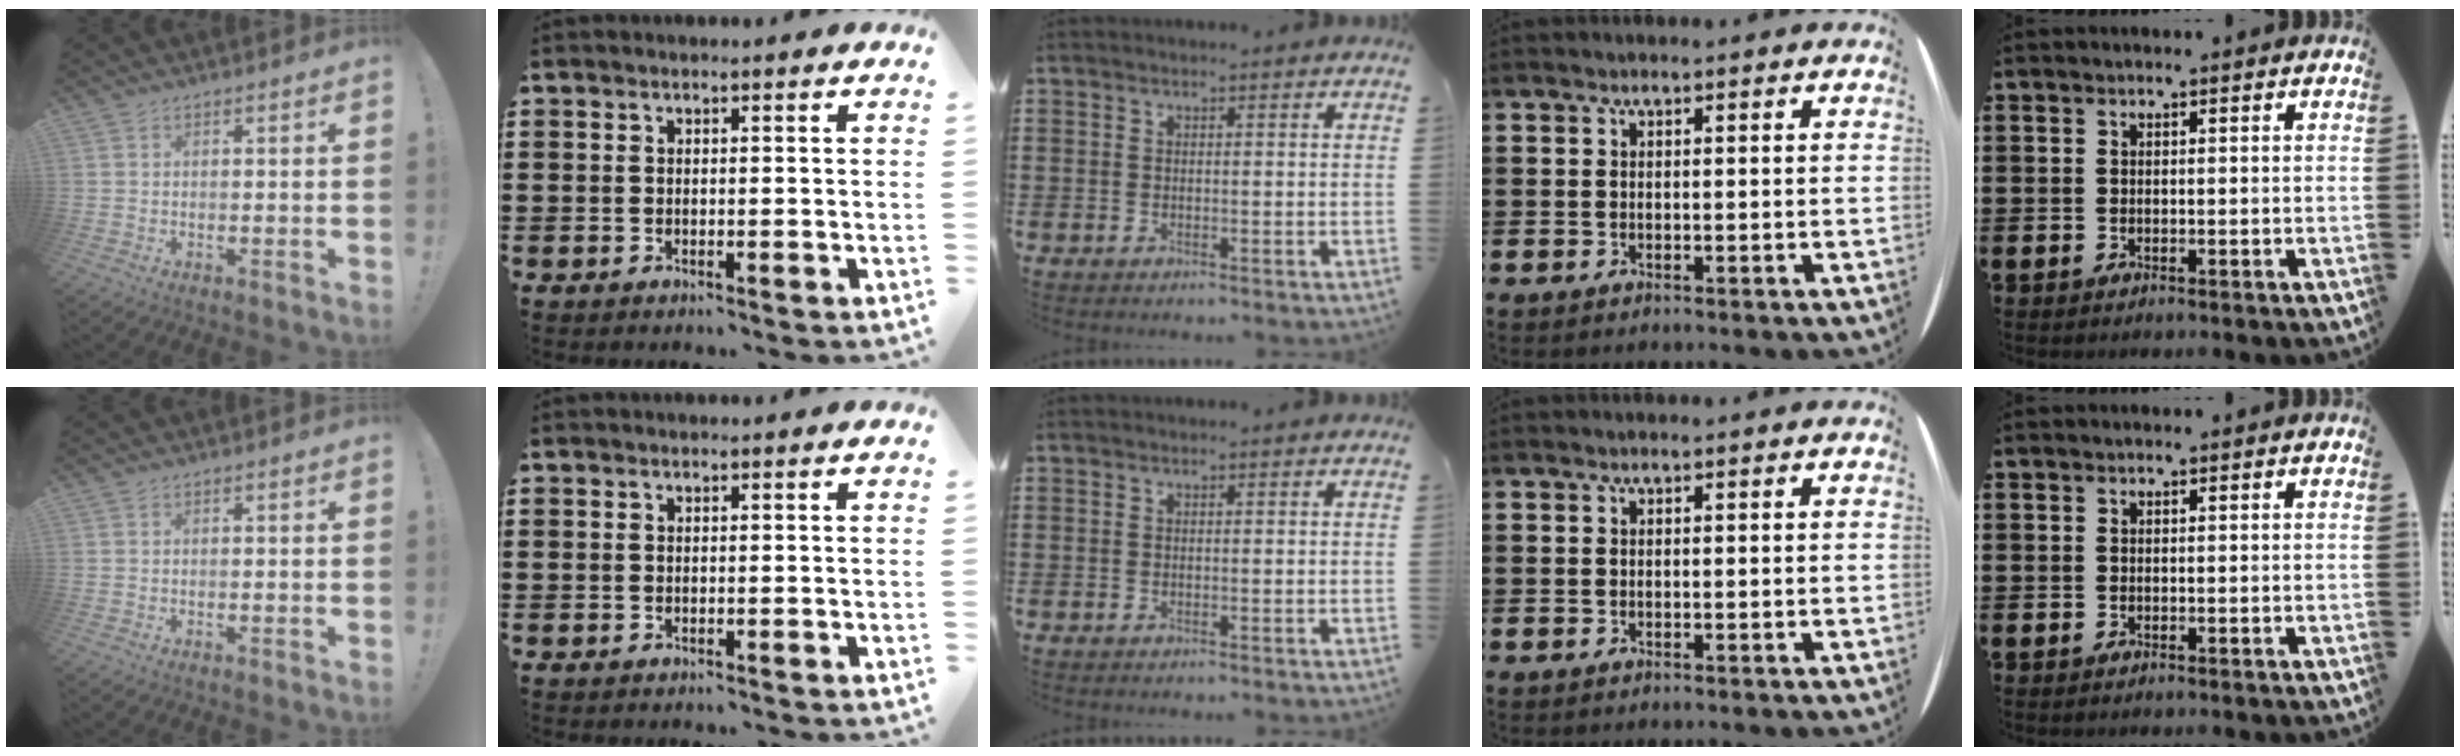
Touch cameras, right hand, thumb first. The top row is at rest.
{}